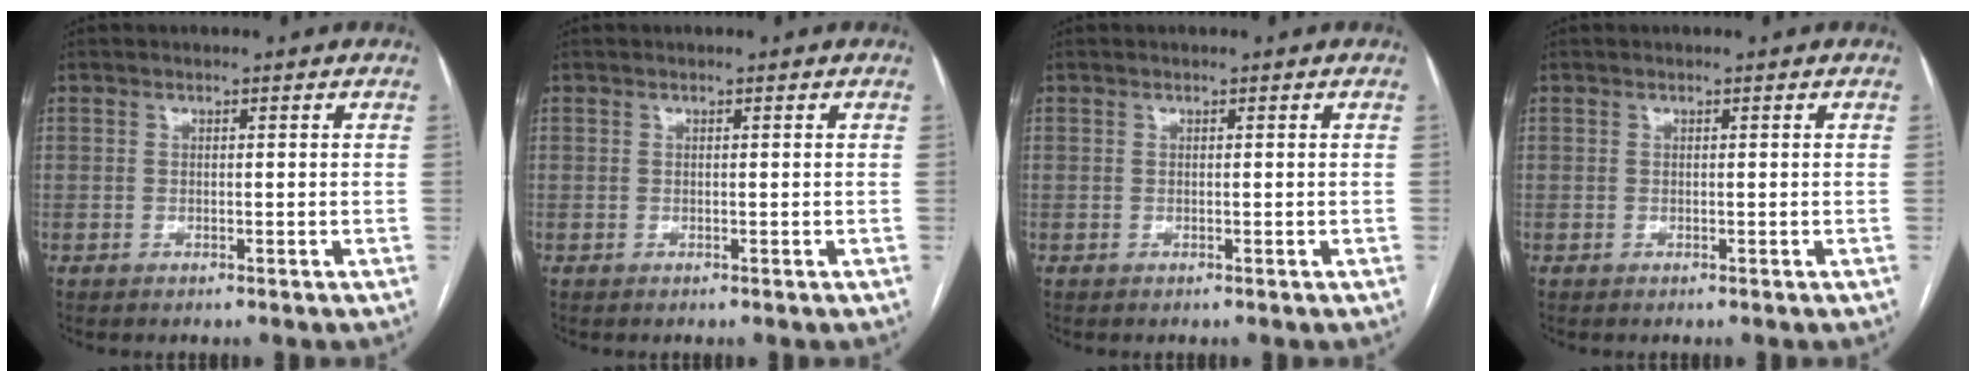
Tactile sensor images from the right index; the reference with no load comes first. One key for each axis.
{"total": 0.0}
{"total": 0.0}
{"total": 0.0}